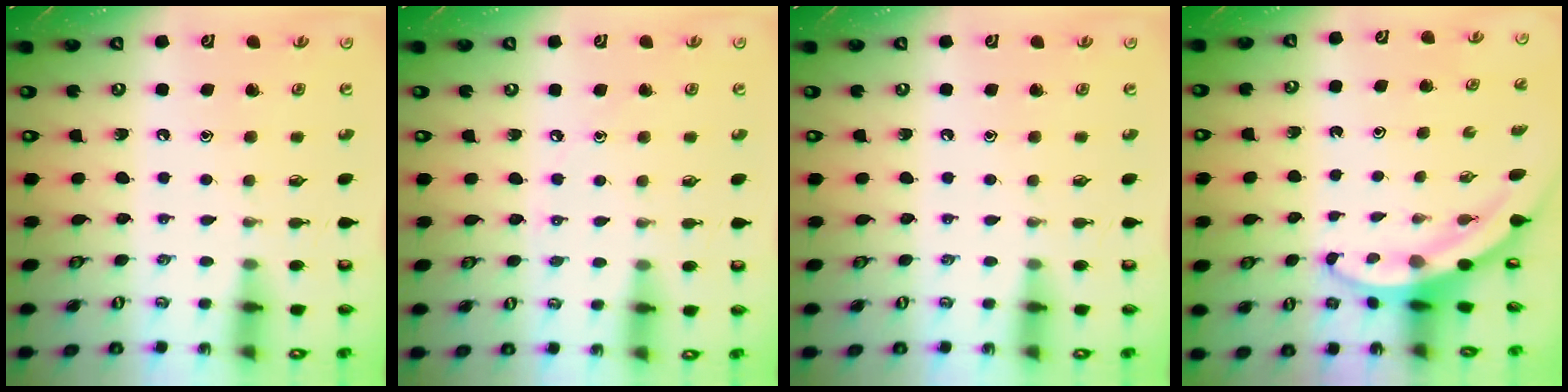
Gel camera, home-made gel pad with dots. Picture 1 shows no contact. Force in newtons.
{"total": 2.3, "press": 2.3, "slide": 0.3}
{"total": 0.0}
{"total": 3.6, "press": 3.6, "slide": 0.1}